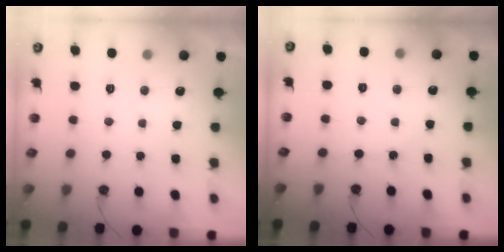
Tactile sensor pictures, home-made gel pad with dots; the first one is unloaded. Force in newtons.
{"total": 1.6, "press": 1.5, "slide": 0.3}